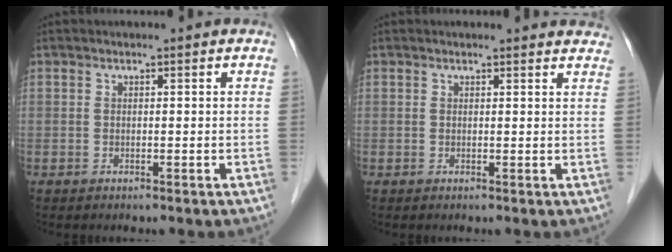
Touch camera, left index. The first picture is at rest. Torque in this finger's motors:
{"motor_torque": [0.09, -0.26, -0.04, 0.00]}